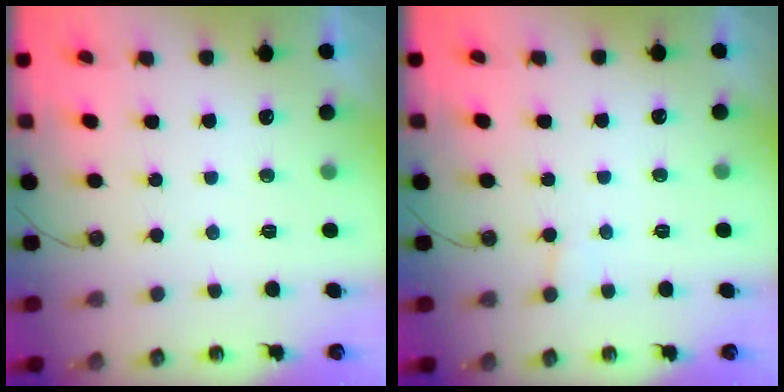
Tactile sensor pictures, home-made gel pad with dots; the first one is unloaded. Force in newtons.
{"total": 4.7, "press": 4.6, "slide": 0.4}